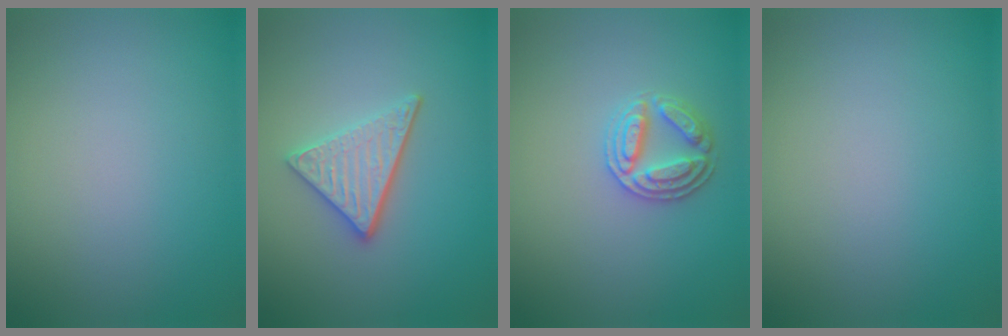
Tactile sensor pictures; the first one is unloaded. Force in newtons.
{"total": 3.5, "press": 3.0, "slide": 1.9}
{"total": 2.9, "press": 2.9, "slide": 0.5}
{"total": 0.0}